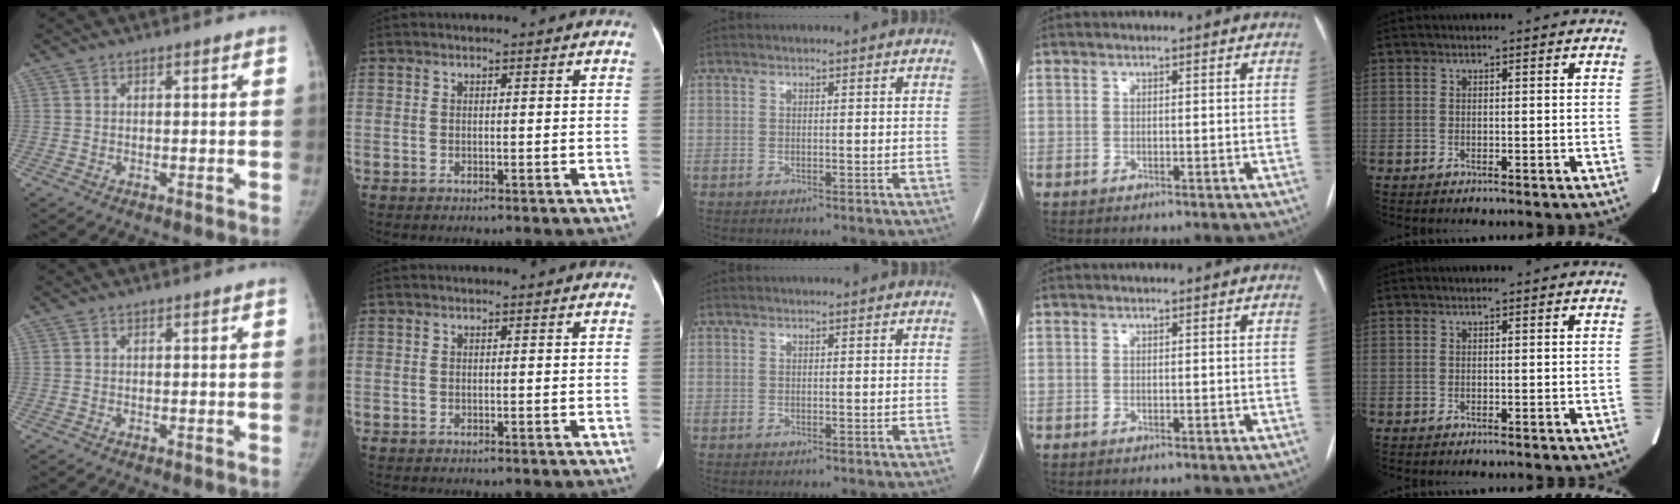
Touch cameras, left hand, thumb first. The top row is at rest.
{}